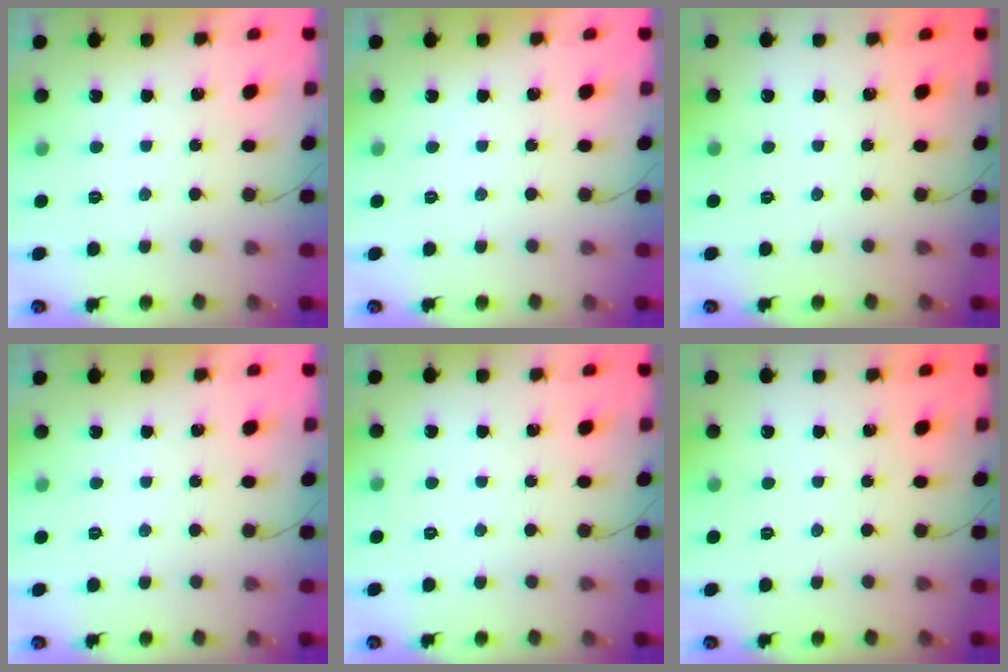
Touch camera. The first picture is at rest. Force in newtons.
{"total": 0.0}
{"total": 0.0}
{"total": 0.0}
{"total": 2.4, "press": 1.6, "slide": 1.8}
{"total": 0.0}